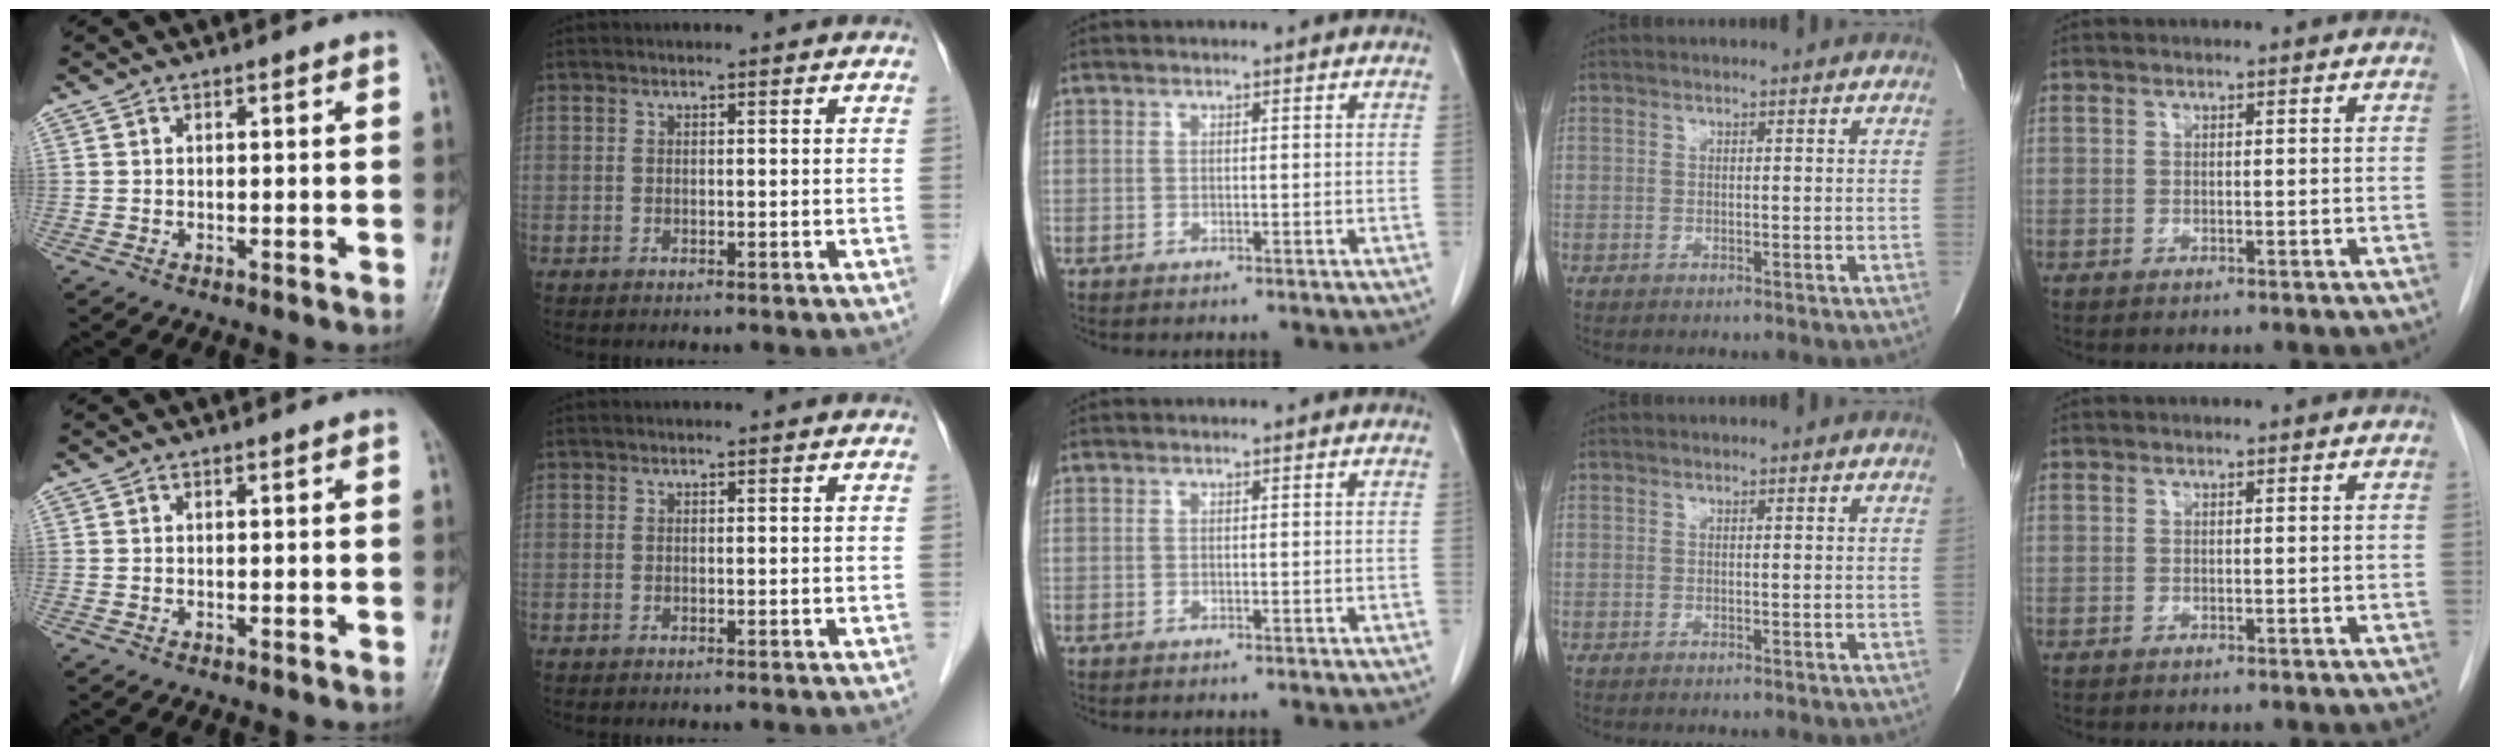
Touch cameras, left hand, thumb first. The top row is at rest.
{}